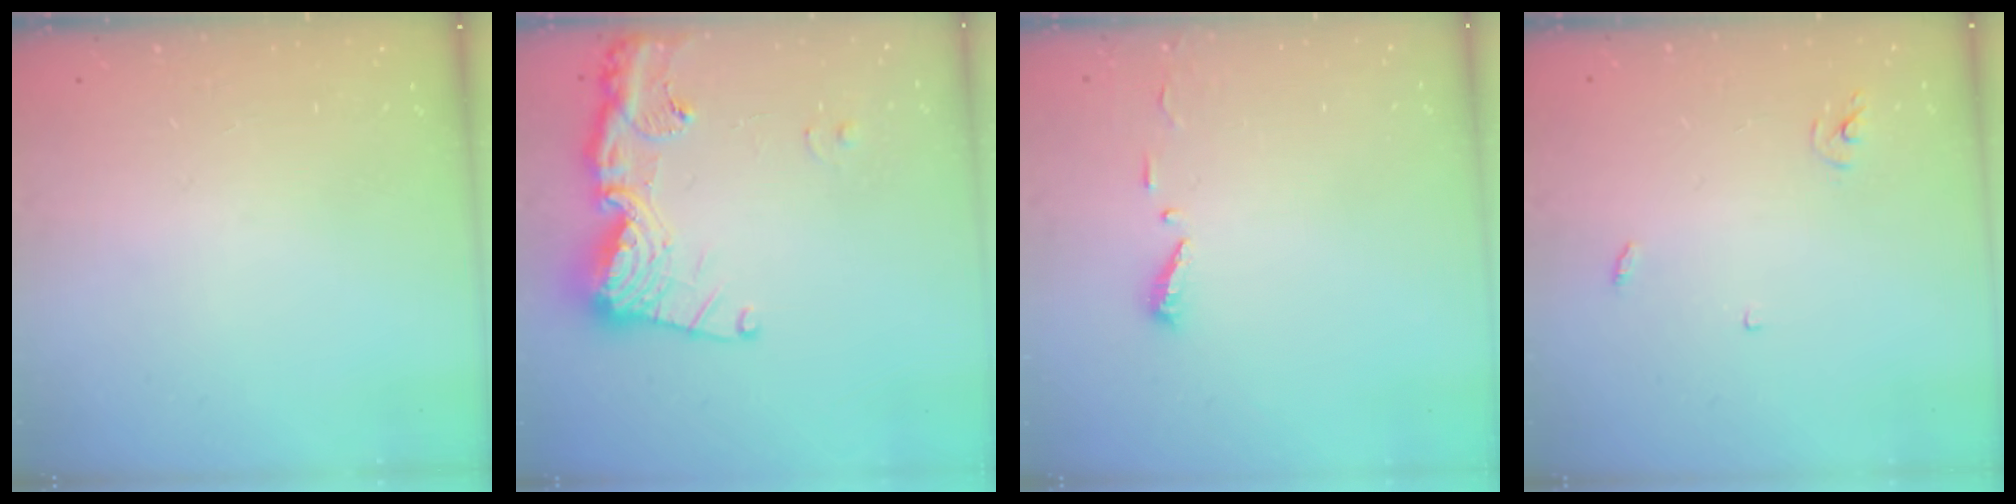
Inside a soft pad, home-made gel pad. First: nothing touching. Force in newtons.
{"total": 16.6, "press": 16.5, "slide": 1.9}
{"total": 4.7, "press": 4.7, "slide": 0.5}
{"total": 3.0, "press": 3.0, "slide": 0.2}